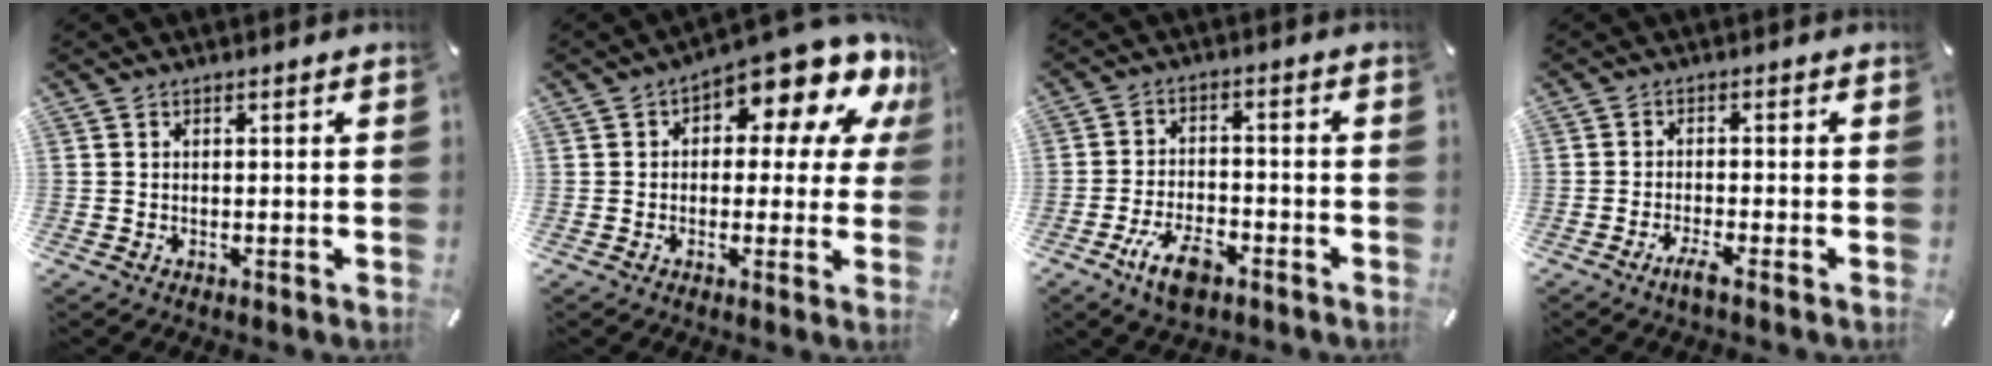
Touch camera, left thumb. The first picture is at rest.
{"total": 12.9, "force": [8.2, 4.8, 8.8], "torque": [-0.116, -0.077, 0.133]}
{"total": 8.5, "force": [-4.9, 4.2, 5.6], "torque": [-0.112, 0.017, -0.087]}
{"total": 3.4, "force": [-2.4, 0.3, 2.4], "torque": [-0.050, -0.001, -0.045]}